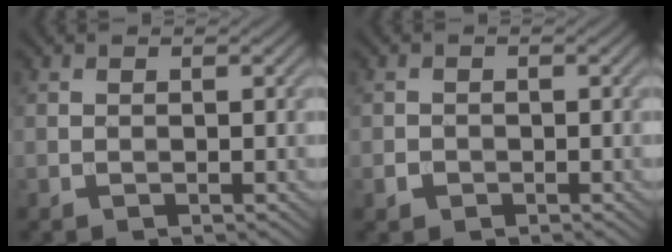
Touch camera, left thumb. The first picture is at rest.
{"total": 1.2, "force": [-0.5, 1.0, 0.4], "torque": [-0.007, 0.000, -0.013]}